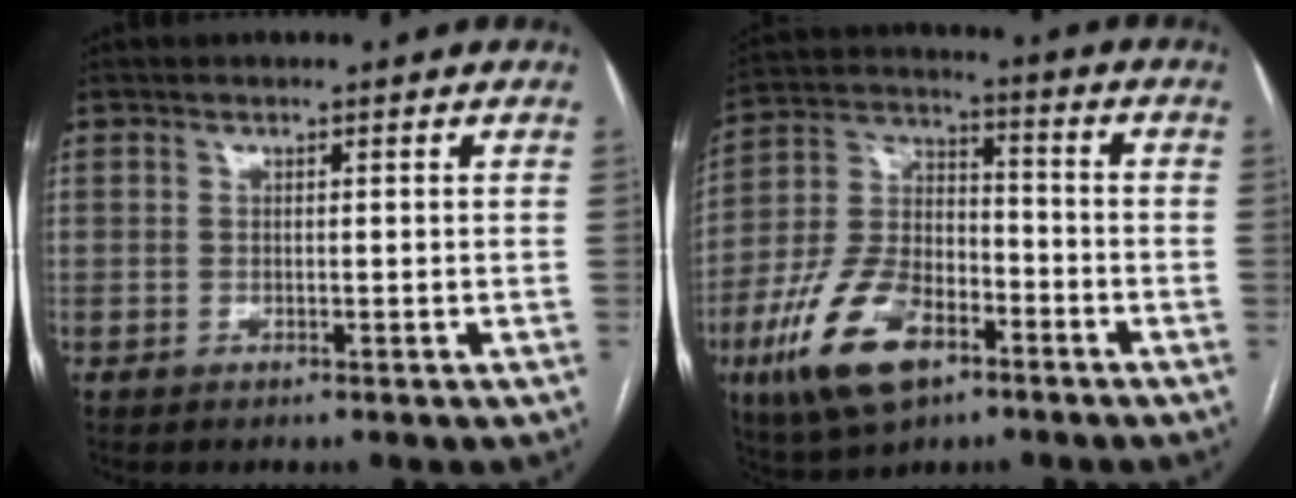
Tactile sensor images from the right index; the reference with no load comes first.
{"total": 15.3, "force": [-7.7, 7.6, 10.9], "torque": [-0.229, 0.004, -0.137]}